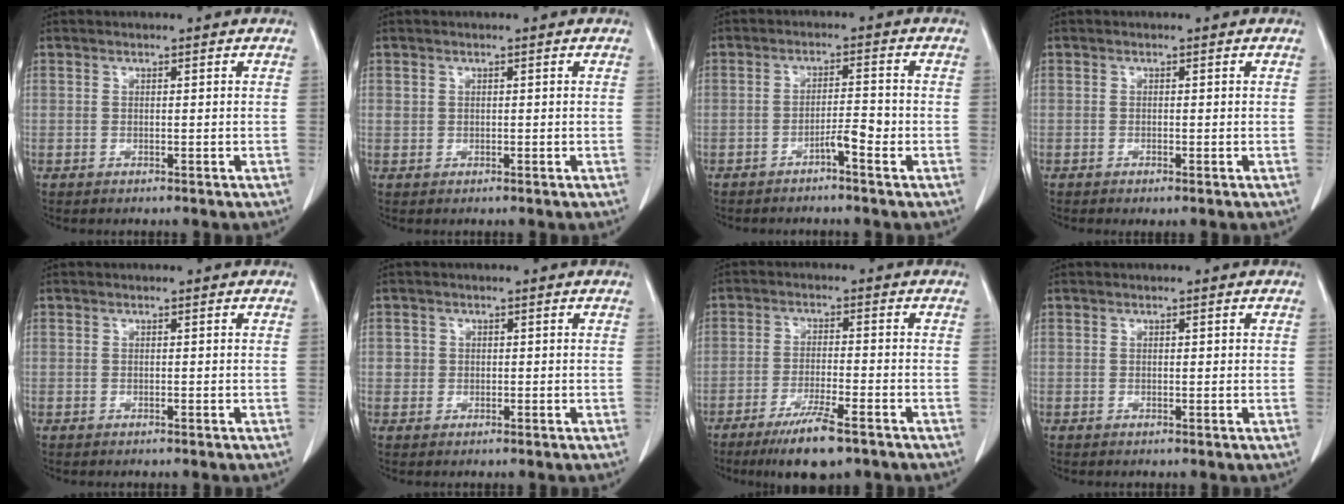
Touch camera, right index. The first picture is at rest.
{"total": 0.8, "force": [0.3, 0.8, 0.1], "torque": [0.004, 0.006, 0.003]}
{"total": 3.0, "force": [-1.8, 0.1, 2.4], "torque": [-0.034, 0.005, -0.033]}
{"total": 0.7, "force": [-0.4, 0.1, 0.6], "torque": [-0.010, -0.001, -0.005]}
{"total": 0.0}
{"total": 1.5, "force": [0.1, 1.5, 0.1], "torque": [0.005, 0.006, -0.001]}
{"total": 8.1, "force": [-5.4, 0.9, 5.9], "torque": [-0.106, -0.017, -0.090]}
{"total": 0.6, "force": [0.2, 0.3, 0.5], "torque": [-0.003, 0.002, 0.003]}